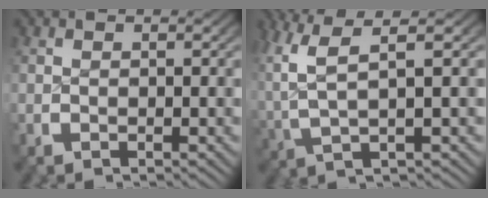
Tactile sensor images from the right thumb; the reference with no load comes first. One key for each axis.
{"total": 6.3, "fx": 2.3, "fy": 2.7, "fz": 5.2, "tx": -0.105, "ty": 0.001, "tz": 0.037}